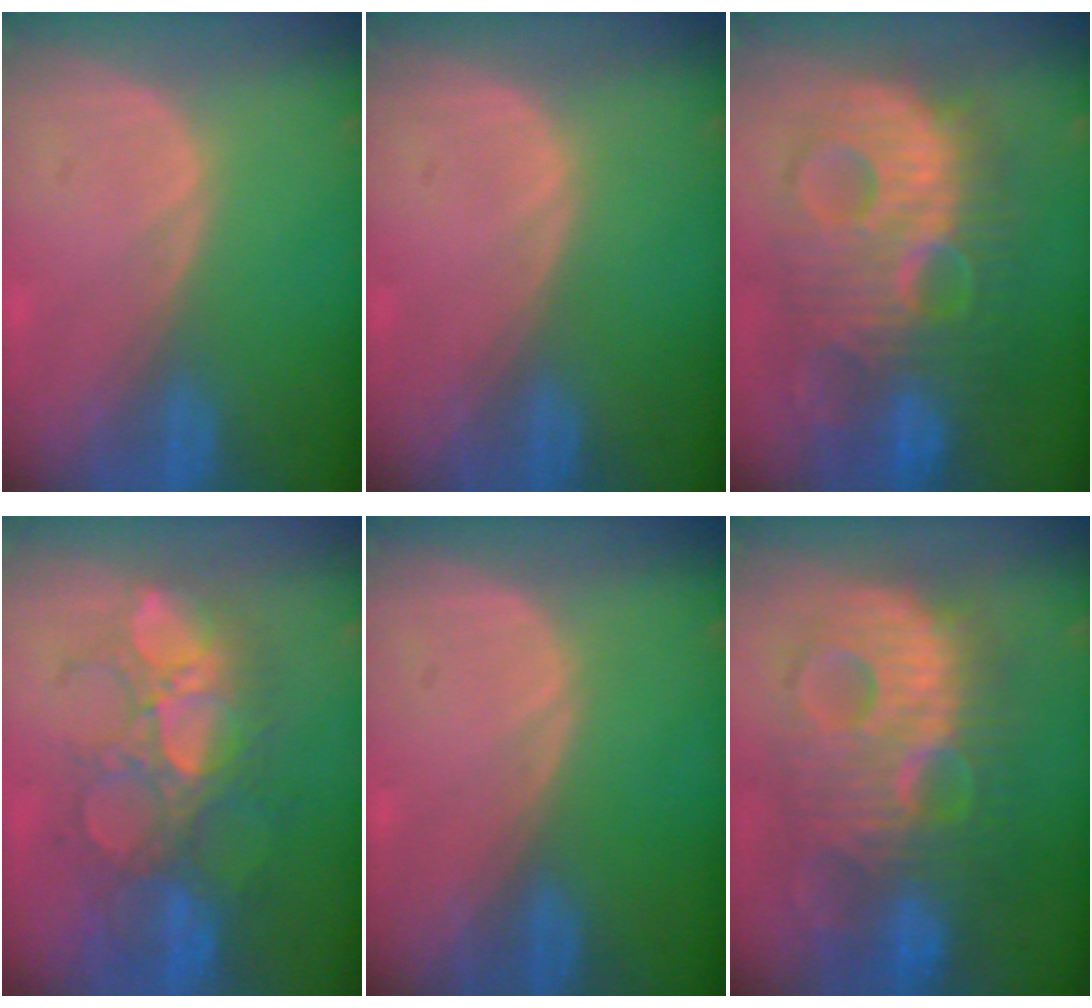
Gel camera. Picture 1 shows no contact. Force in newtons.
{"total": 0.0}
{"total": 13.4, "press": 13.4, "slide": 1.2}
{"total": 10.1, "press": 9.6, "slide": 3.2}
{"total": 0.0}
{"total": 13.3, "press": 13.2, "slide": 1.3}